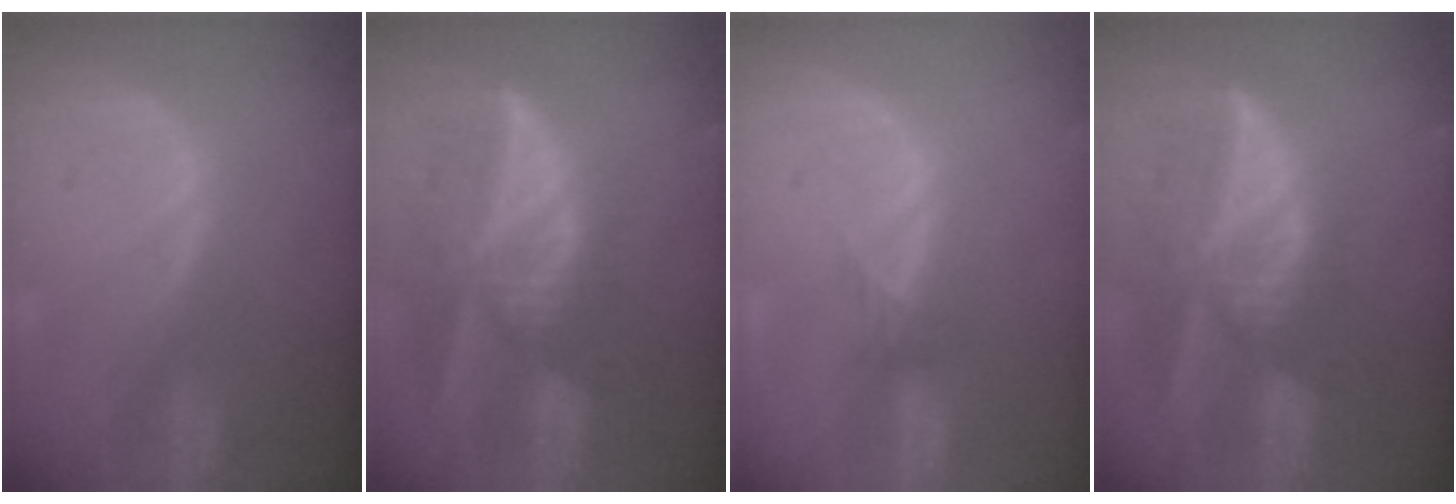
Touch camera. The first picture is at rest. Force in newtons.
{"total": 9.8, "press": 8.6, "slide": 4.6}
{"total": 1.3, "press": 1.0, "slide": 0.8}
{"total": 9.8, "press": 8.6, "slide": 4.6}